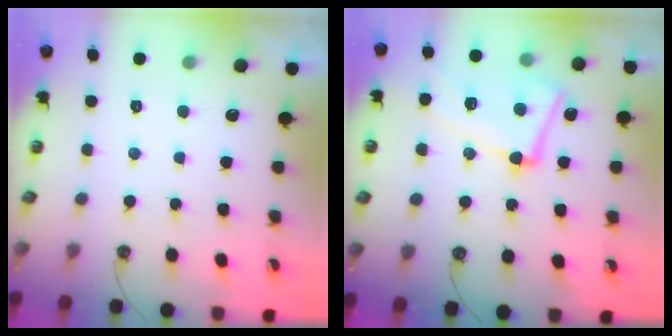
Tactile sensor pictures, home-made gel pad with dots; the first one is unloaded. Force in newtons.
{"total": 8.7, "press": 8.4, "slide": 2.1}